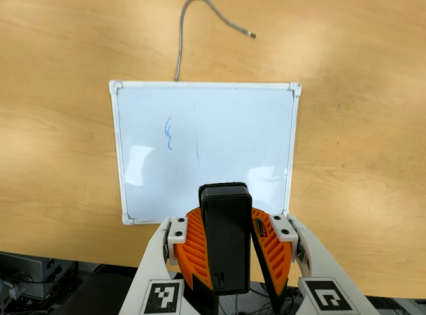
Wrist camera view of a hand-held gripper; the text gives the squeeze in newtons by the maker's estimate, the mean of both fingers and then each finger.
{"total": 9.4, "left": 9.7, "right": 9.0}